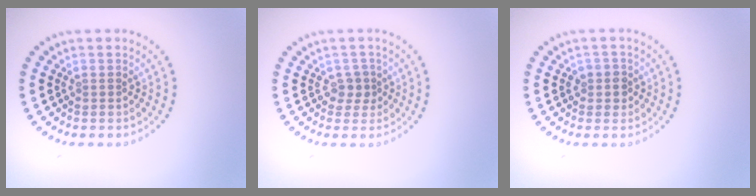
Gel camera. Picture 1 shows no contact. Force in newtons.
{"total": 1.5, "press": 1.2, "slide": 0.9}
{"total": 1.5, "press": 1.3, "slide": 0.6}